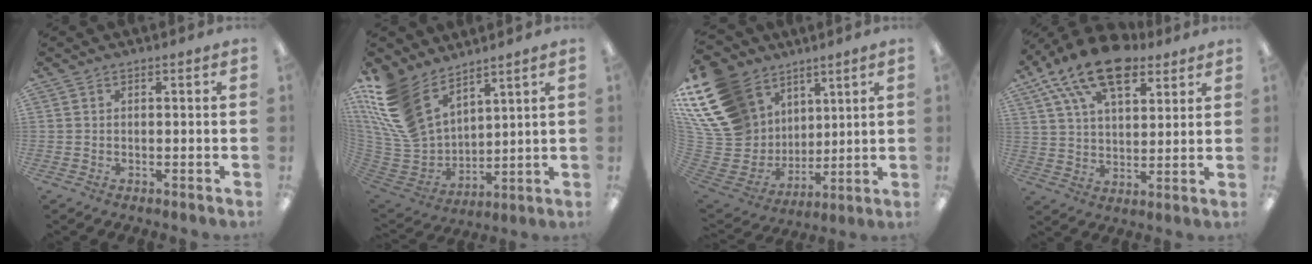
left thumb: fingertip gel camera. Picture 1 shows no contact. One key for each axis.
{"total": 17.9, "fx": 11.7, "fy": 10.2, "fz": 9.0, "tx": -0.230, "ty": -0.063, "tz": 0.223}
{"total": 23.4, "fx": 10.9, "fy": 17.5, "fz": 11.0, "tx": -0.258, "ty": -0.070, "tz": 0.232}
{"total": 18.7, "fx": 11.9, "fy": 9.0, "fz": 11.3, "tx": -0.210, "ty": -0.054, "tz": 0.208}